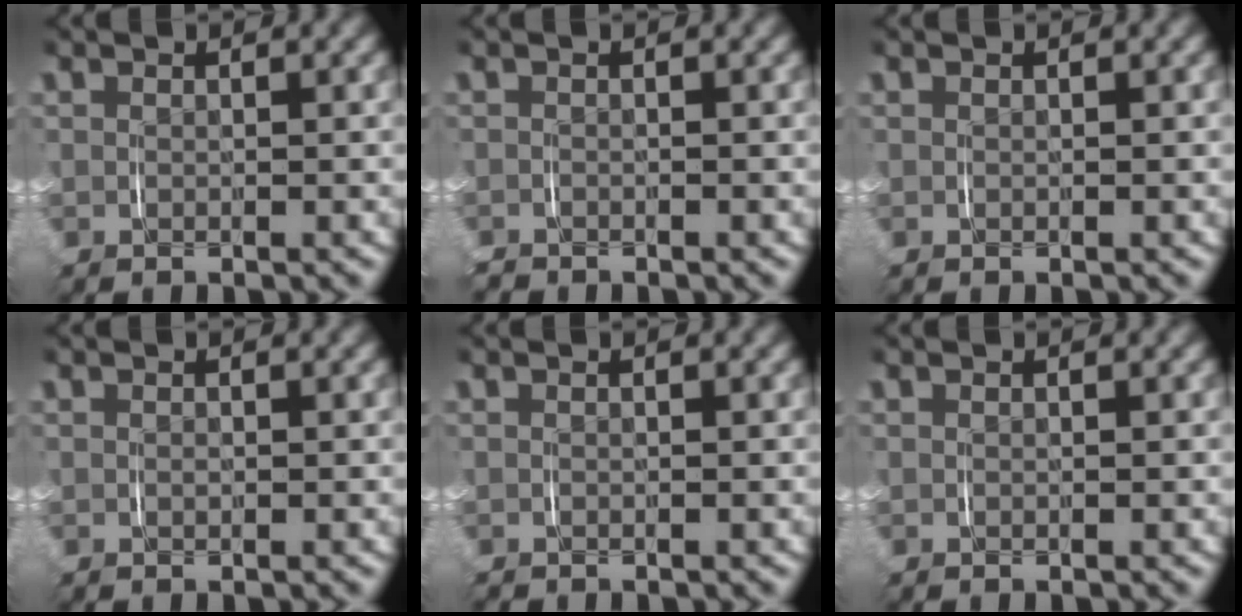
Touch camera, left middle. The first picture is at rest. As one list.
[{"total": 0.8, "force": [-0.8, 0.0, -0.1], "torque": [-0.002, -0.005, -0.016]}, {"total": 0.0}, {"total": 0.0}, {"total": 0.0}, {"total": 0.0}]